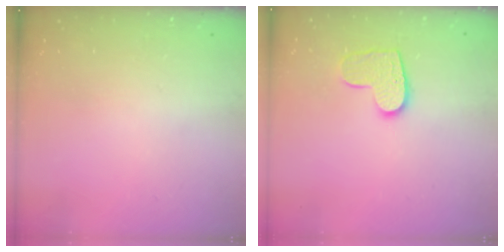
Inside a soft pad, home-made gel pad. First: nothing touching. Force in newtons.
{"total": 9.8, "press": 9.8, "slide": 0.3}